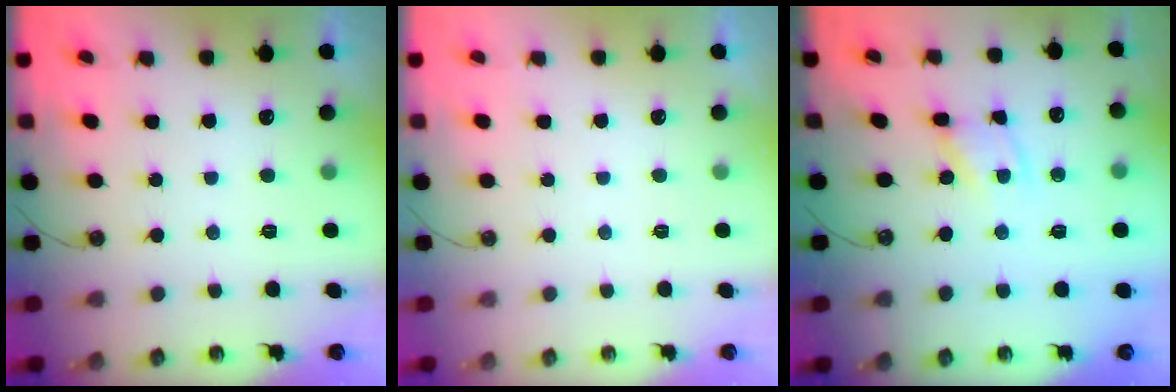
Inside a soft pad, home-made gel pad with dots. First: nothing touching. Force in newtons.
{"total": 0.0}
{"total": 4.1, "press": 4.1, "slide": 0.2}